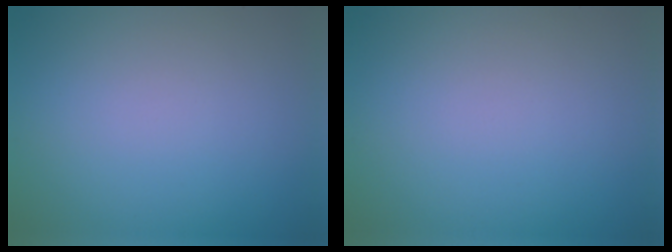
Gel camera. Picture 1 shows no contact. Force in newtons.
{"total": 0.0}